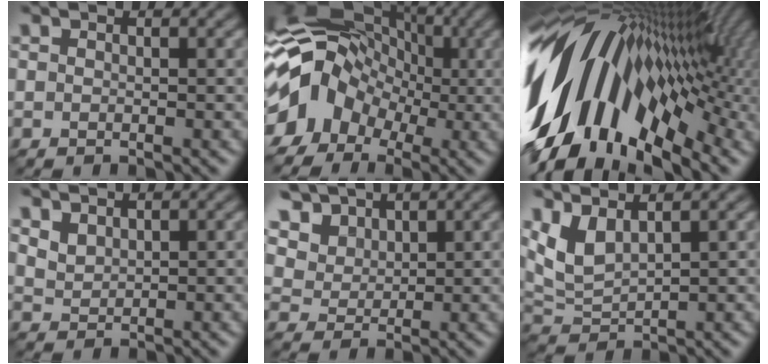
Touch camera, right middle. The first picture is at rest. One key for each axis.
{"total": 11.4, "fx": -3.1, "fy": 9.0, "fz": 6.2, "tx": -0.104, "ty": 0.007, "tz": -0.080}
{"total": 17.1, "fx": 0.2, "fy": 9.7, "fz": 14.1, "tx": -0.243, "ty": 0.004, "tz": -0.024}
{"total": 1.9, "fx": 1.2, "fy": 1.1, "fz": 1.0, "tx": -0.028, "ty": 0.004, "tz": 0.025}
{"total": 6.8, "fx": 3.9, "fy": 4.6, "fz": 3.1, "tx": -0.108, "ty": 0.010, "tz": 0.062}
{"total": 3.3, "fx": 1.5, "fy": 1.4, "fz": 2.6, "tx": -0.068, "ty": -0.002, "tz": 0.031}